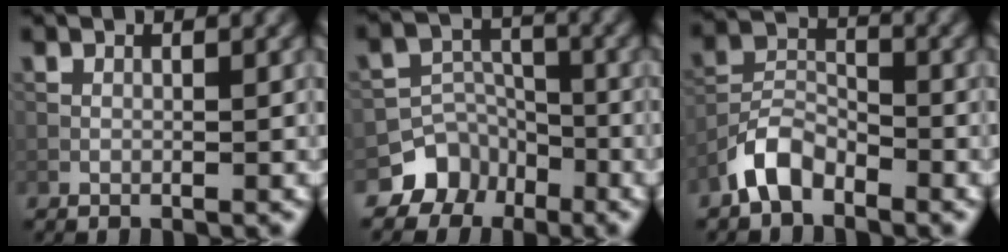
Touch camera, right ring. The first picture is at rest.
{"total": 6.0, "force": [-4.2, 4.3, 0.5], "torque": [0.010, 0.004, -0.075]}
{"total": 4.3, "force": [-3.1, 2.2, 2.1], "torque": [-0.039, 0.010, -0.070]}